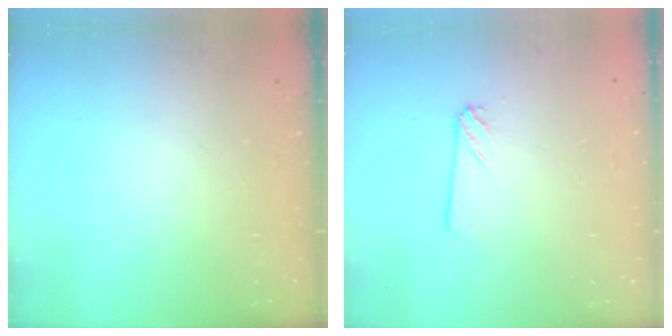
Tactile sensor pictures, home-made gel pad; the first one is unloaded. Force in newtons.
{"total": 2.4, "press": 2.4, "slide": 0.2}